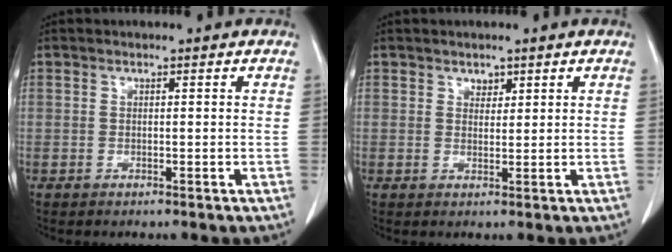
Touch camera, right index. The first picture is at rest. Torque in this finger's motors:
{"motor_torque": [0.01, 0.00, 0.00, 0.00]}